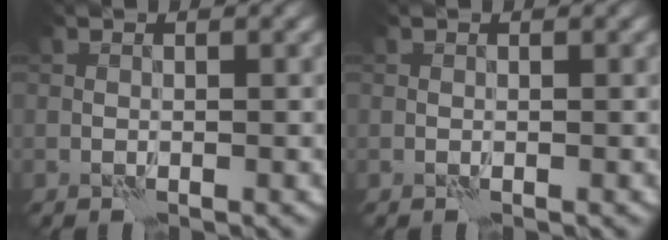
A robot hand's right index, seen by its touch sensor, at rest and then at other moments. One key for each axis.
{"total": 0.0}